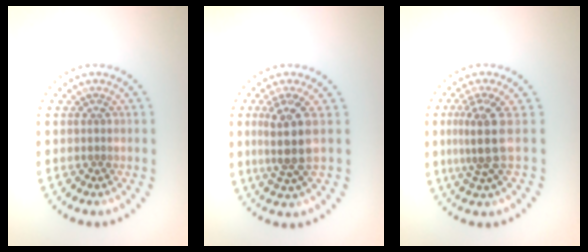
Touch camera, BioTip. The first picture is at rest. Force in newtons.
{"total": 3.7, "press": 3.0, "slide": 2.2}
{"total": 3.5, "press": 2.6, "slide": 2.4}